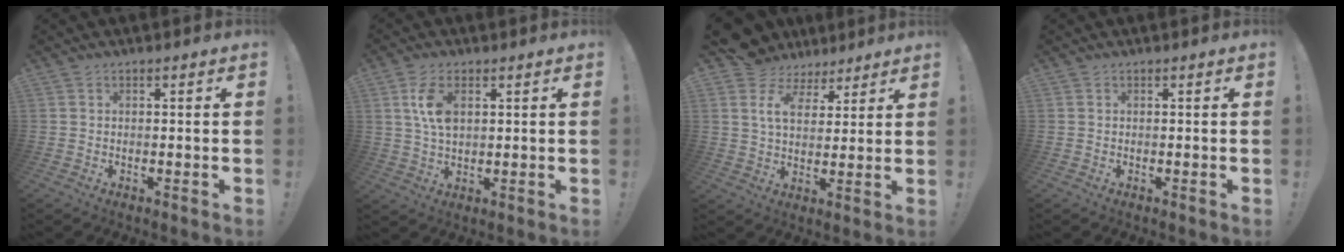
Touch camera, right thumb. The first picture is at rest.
{"total": 7.8, "force": [2.3, 4.3, 6.1], "torque": [-0.120, -0.004, 0.039]}
{"total": 10.3, "force": [5.6, 7.0, 4.9], "torque": [-0.094, -0.031, 0.109]}
{"total": 0.0}